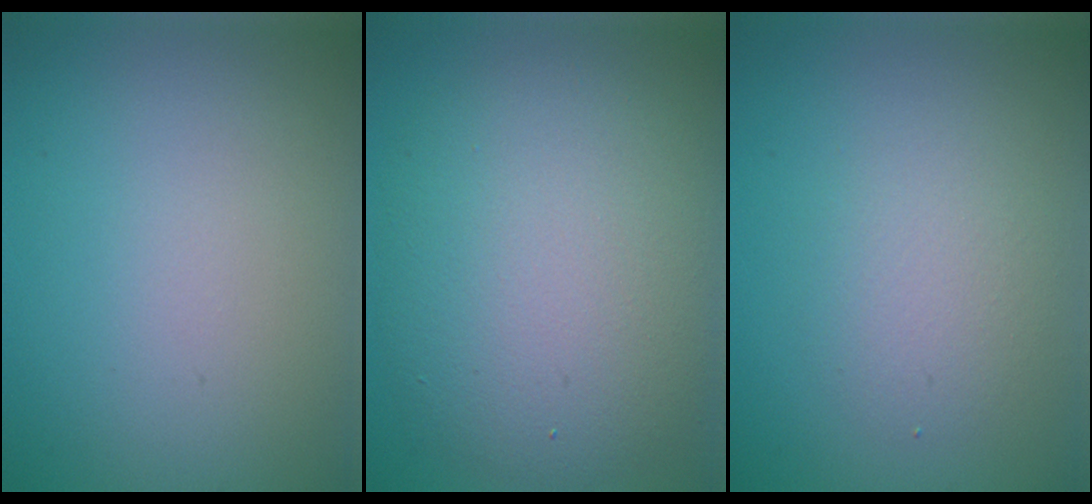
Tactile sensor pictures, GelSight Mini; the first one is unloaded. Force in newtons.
{"total": 9.1, "press": 9.1, "slide": 0.1}
{"total": 2.5, "press": 2.5, "slide": 0.1}